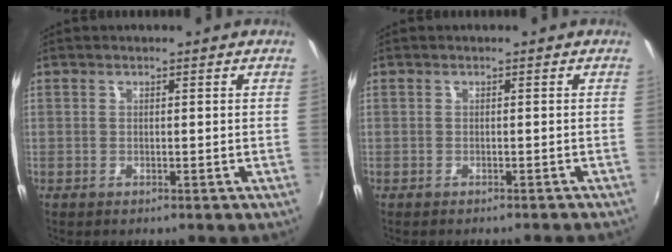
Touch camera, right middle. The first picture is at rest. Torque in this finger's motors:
{"motor_torque": [0.02, -0.11, -0.02, 0.01]}